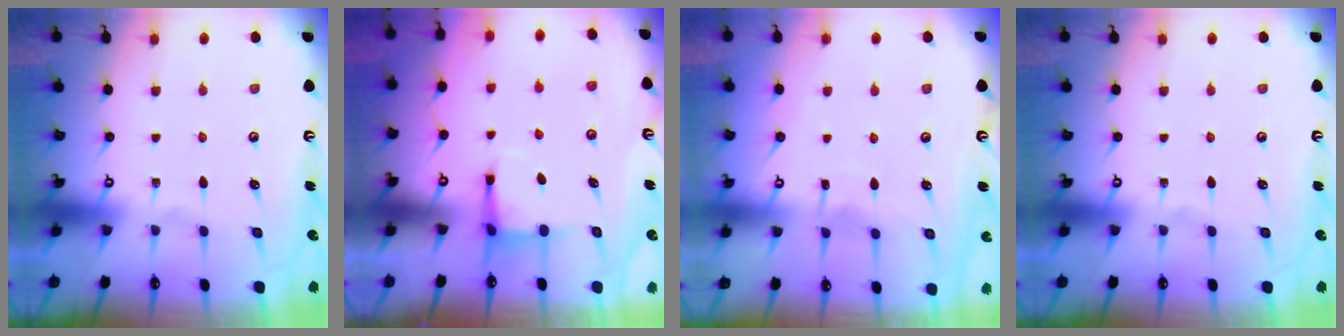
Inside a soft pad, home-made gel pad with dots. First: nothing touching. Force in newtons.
{"total": 4.1, "press": 4.1, "slide": 0.5}
{"total": 5.1, "press": 5.1, "slide": 0.6}
{"total": 0.0}